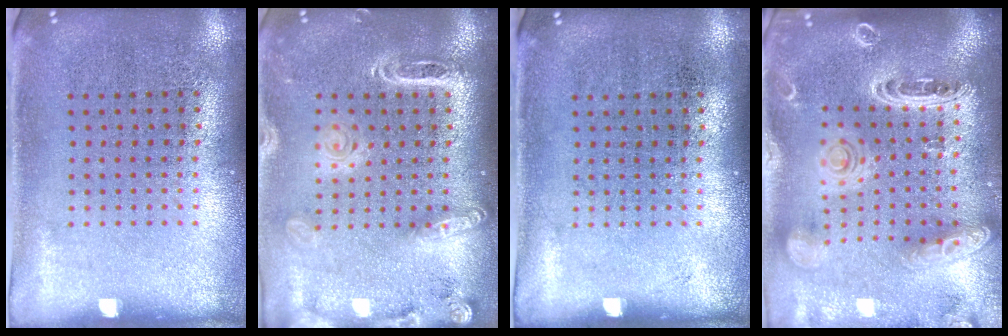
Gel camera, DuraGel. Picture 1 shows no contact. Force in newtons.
{"total": 1.9, "press": 1.8, "slide": 0.7}
{"total": 0.0}
{"total": 2.8, "press": 2.4, "slide": 1.4}